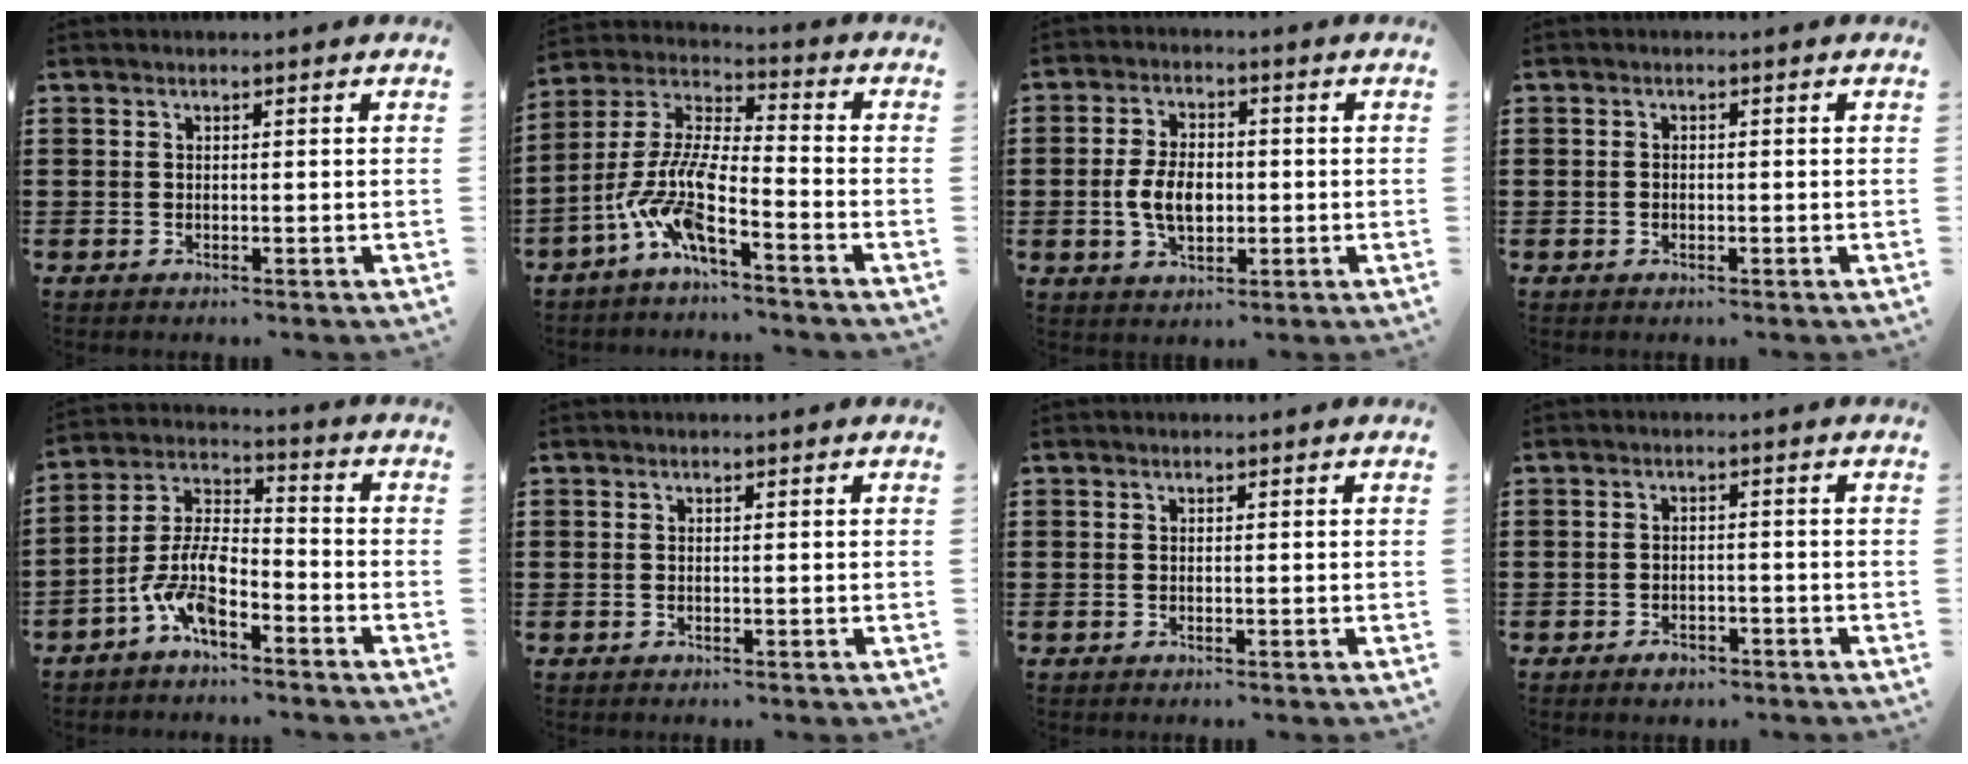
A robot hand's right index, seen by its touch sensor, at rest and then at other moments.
{"total": 9.9, "force": [-6.4, 1.4, 7.4], "torque": [-0.188, -0.029, -0.136]}
{"total": 6.2, "force": [-0.8, 3.7, 4.9], "torque": [-0.104, -0.003, -0.020]}
{"total": 0.6, "force": [-0.4, 0.4, 0.2], "torque": [-0.004, 0.001, -0.008]}
{"total": 8.1, "force": [-5.4, 2.9, 5.4], "torque": [-0.141, -0.013, -0.112]}
{"total": 0.0}
{"total": 0.0}
{"total": 2.0, "force": [-1.8, 0.8, 0.3], "torque": [-0.010, 0.002, -0.038]}